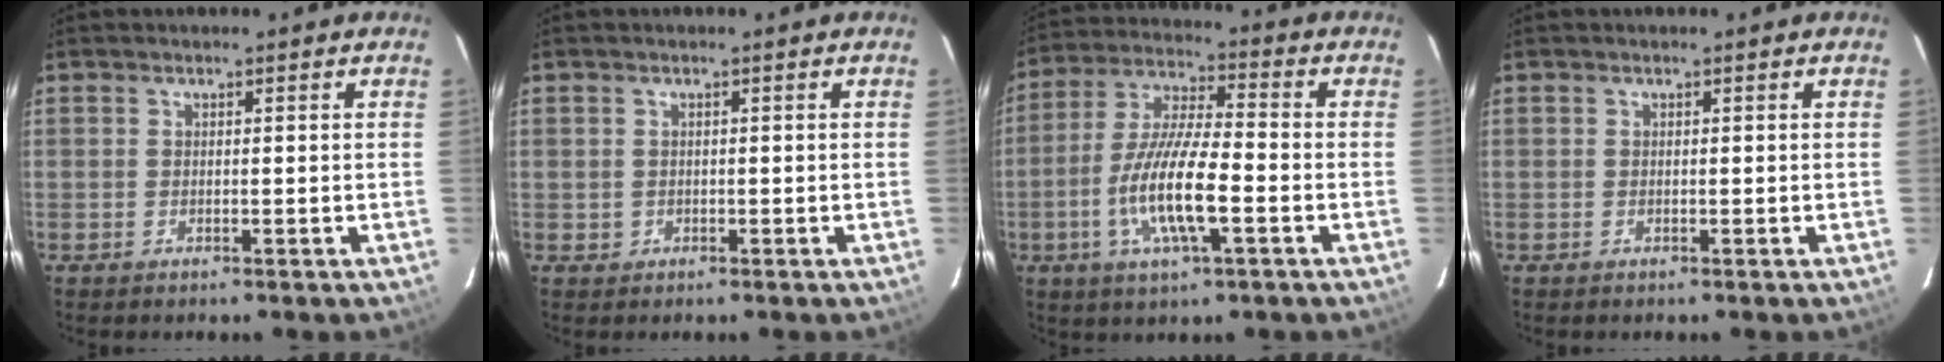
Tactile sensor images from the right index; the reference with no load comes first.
{"total": 1.2, "force": [-0.1, 1.2, 0.0], "torque": [0.002, 0.003, 0.002]}
{"total": 13.3, "force": [-4.2, 2.8, 12.3], "torque": [-0.250, -0.008, -0.080]}
{"total": 0.0}